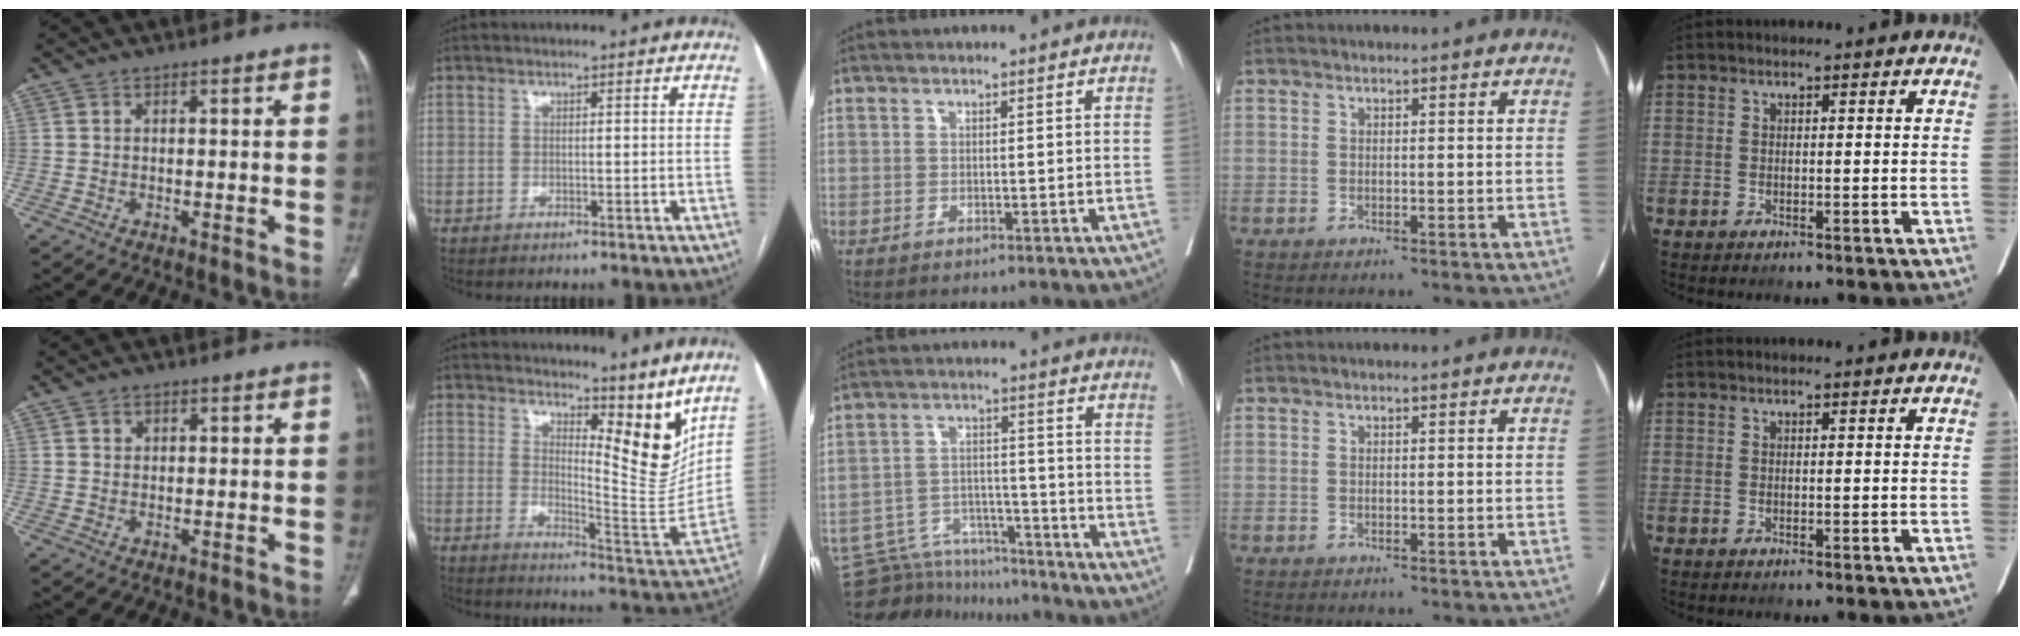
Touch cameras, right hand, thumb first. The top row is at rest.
{"thumb": {"total": 1.3, "force": [0.6, 1.1, 0.5], "torque": [-0.002, -0.001, 0.008]}, "index": {"total": 11.4, "force": [8.5, 2.7, 7.2], "torque": [-0.097, -0.034, 0.128]}, "middle": {"total": 11.0, "force": [-10.7, 2.5, 0.6], "torque": [-0.008, 0.024, -0.176]}}